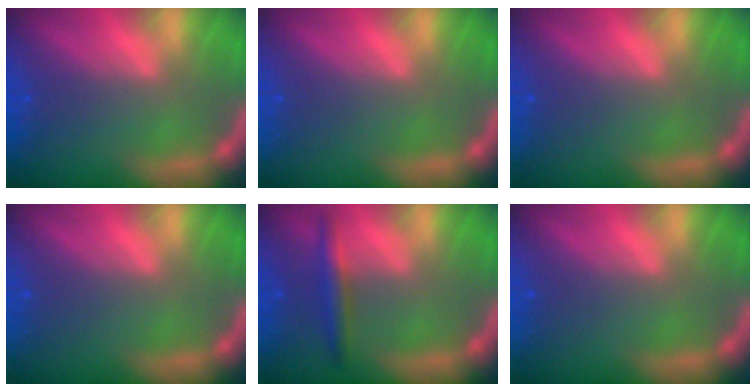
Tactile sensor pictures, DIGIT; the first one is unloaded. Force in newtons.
{"total": 0.0}
{"total": 0.0}
{"total": 0.0}
{"total": 3.0}
{"total": 0.0}